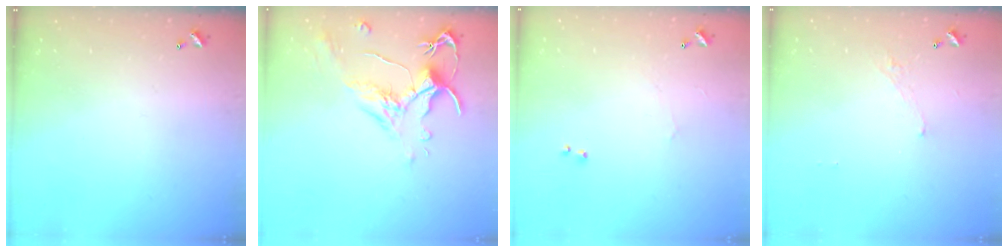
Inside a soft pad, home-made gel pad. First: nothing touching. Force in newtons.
{"total": 1.6, "press": 1.1, "slide": 1.1}
{"total": 1.0, "press": 0.5, "slide": 0.8}
{"total": 3.5, "press": 3.5, "slide": 0.3}